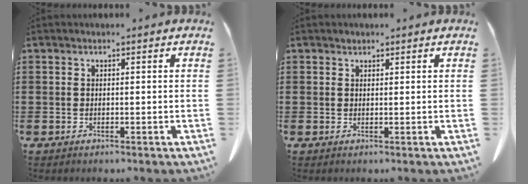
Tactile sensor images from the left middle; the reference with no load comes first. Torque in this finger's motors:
{"motor_torque": [-0.11, 0.06, 0.00, 0.00]}